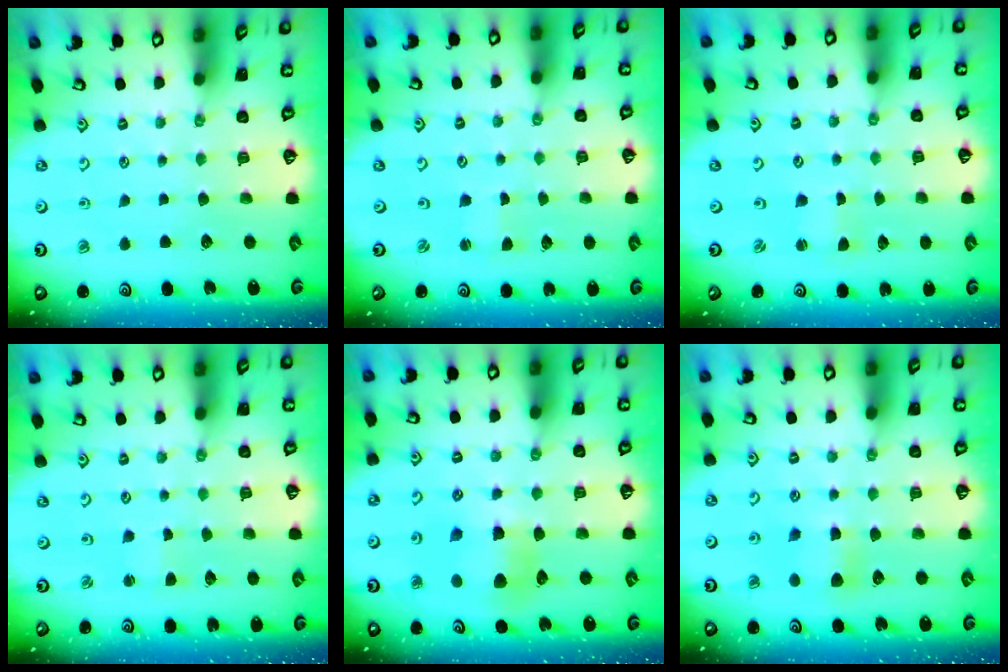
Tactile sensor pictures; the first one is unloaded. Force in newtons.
{"total": 1.1, "press": 1.1, "slide": 0.1}
{"total": 0.8, "press": 0.8, "slide": 0.0}
{"total": 1.8, "press": 1.8, "slide": 0.3}
{"total": 8.0, "press": 8.0, "slide": 0.6}
{"total": 6.0, "press": 6.0, "slide": 0.6}